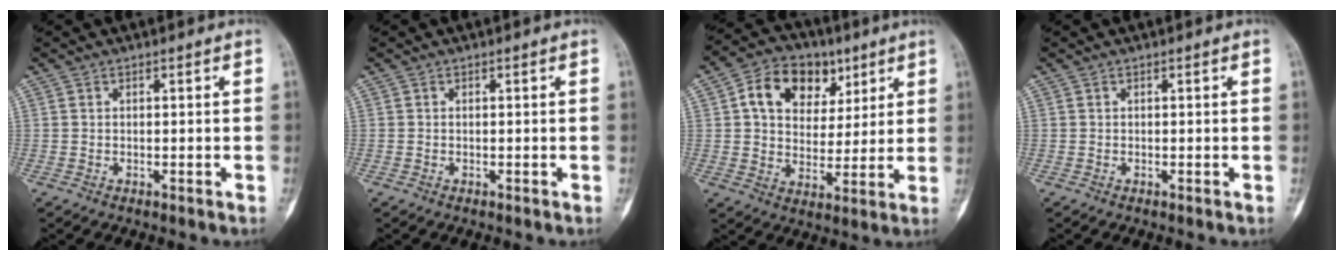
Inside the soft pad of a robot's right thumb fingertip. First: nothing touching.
{"total": 0.0}
{"total": 13.9, "force": [5.5, 10.3, 7.6], "torque": [-0.089, -0.002, 0.092]}
{"total": 0.0}